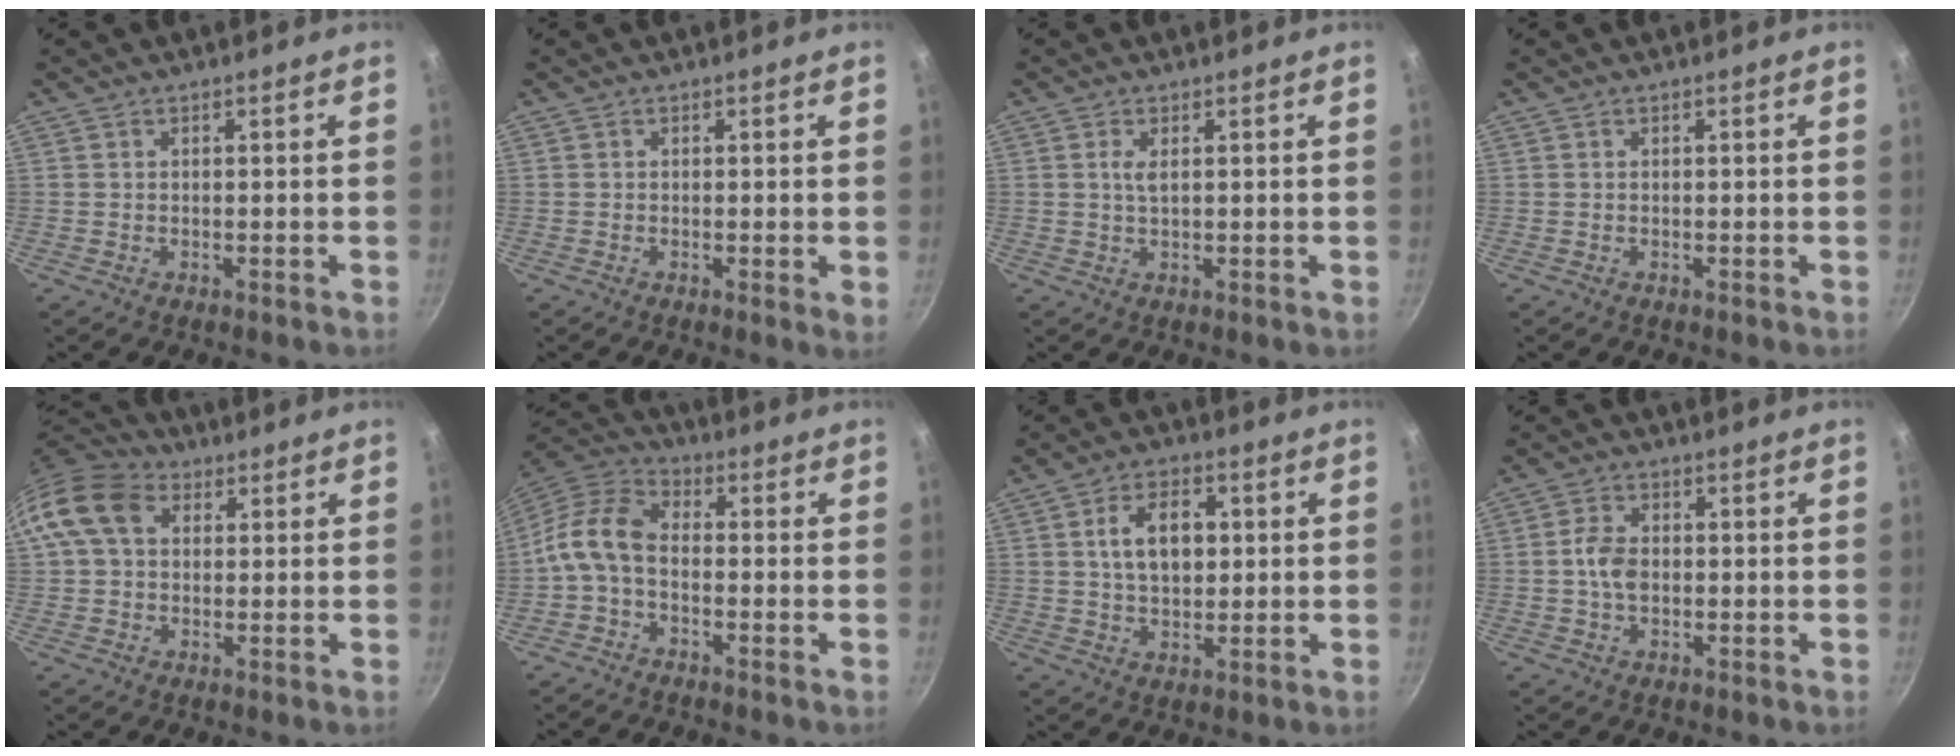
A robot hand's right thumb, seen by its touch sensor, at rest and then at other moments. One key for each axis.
{"total": 1.4, "fx": 0.0, "fy": 0.2, "fz": 1.4, "tx": -0.021, "ty": -0.006, "tz": -0.003}
{"total": 2.0, "fx": 0.6, "fy": 0.7, "fz": 1.8, "tx": -0.036, "ty": -0.001, "tz": 0.013}
{"total": 0.0}
{"total": 11.2, "fx": 2.8, "fy": 8.4, "fz": 6.9, "tx": -0.112, "ty": 0.019, "tz": 0.032}
{"total": 9.1, "fx": -1.9, "fy": 5.6, "fz": 6.9, "tx": -0.141, "ty": 0.041, "tz": -0.055}
{"total": 9.5, "fx": 1.7, "fy": 6.0, "fz": 7.2, "tx": -0.103, "ty": 0.006, "tz": 0.026}
{"total": 5.0, "fx": -0.3, "fy": 3.4, "fz": 3.7, "tx": -0.067, "ty": 0.013, "tz": -0.012}